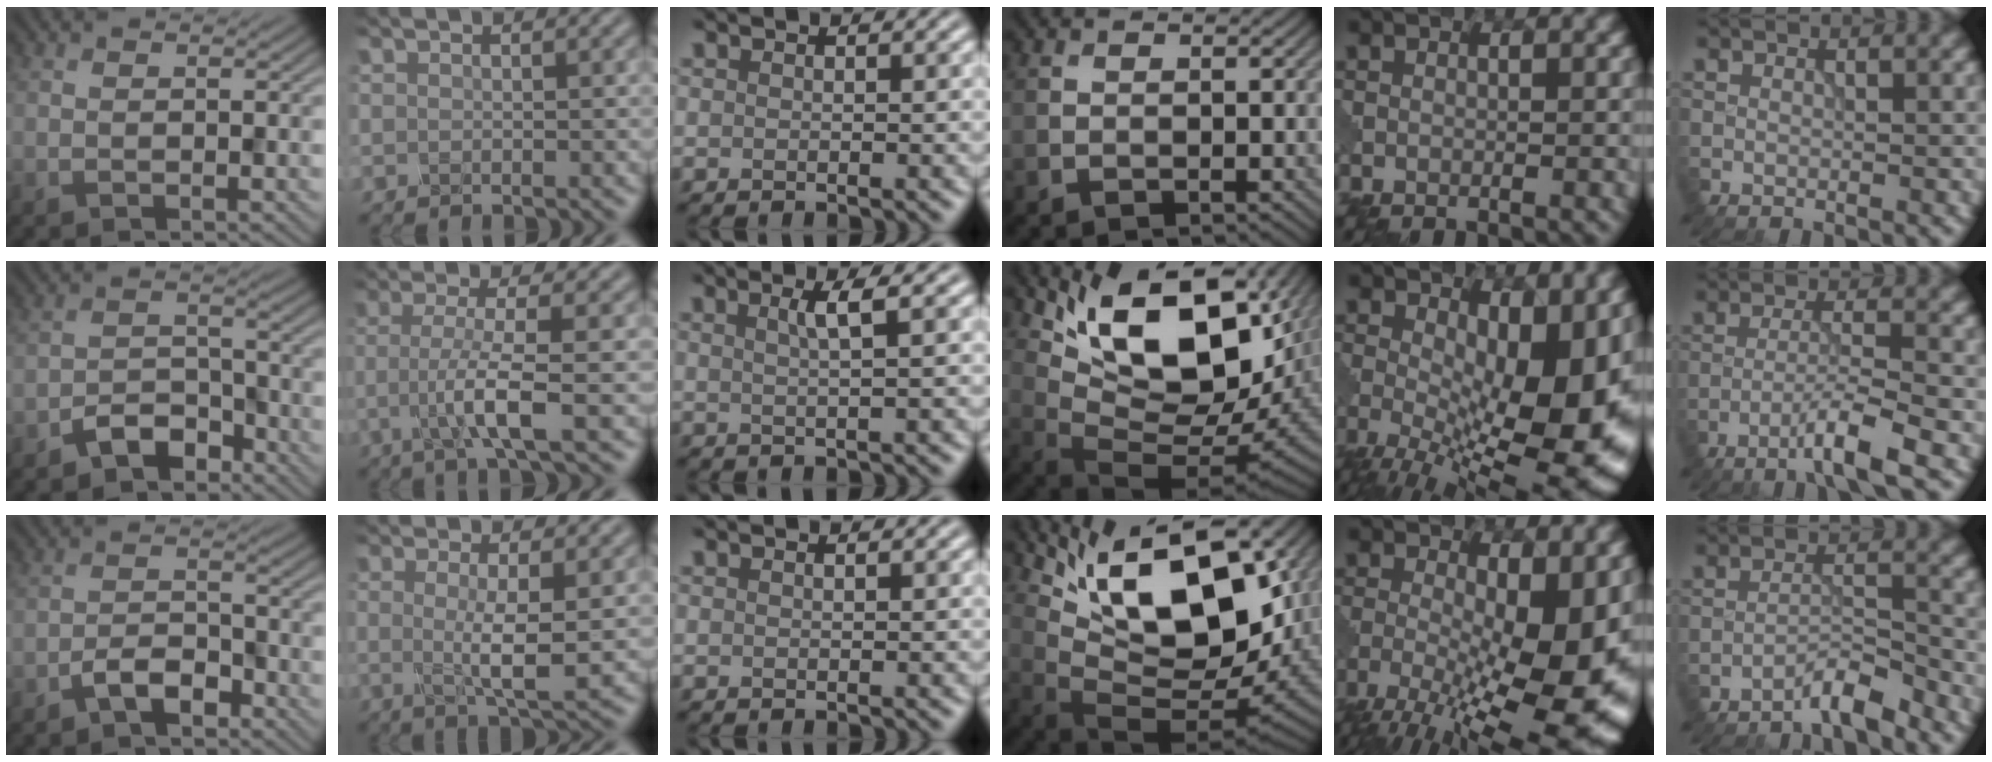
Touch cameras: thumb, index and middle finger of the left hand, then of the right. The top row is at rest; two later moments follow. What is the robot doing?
{"motion": "disassemble", "object": "glue stick"}